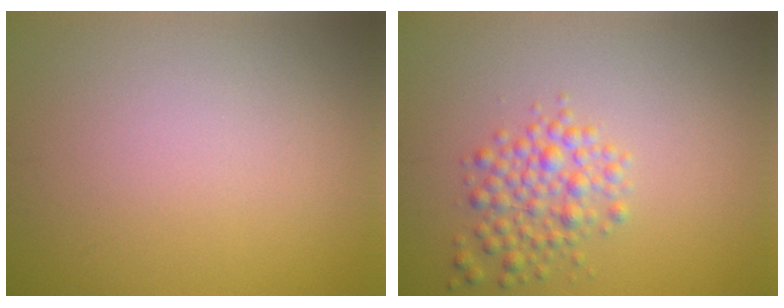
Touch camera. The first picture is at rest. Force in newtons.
{"total": 3.1, "press": 3.1, "slide": 0.1}